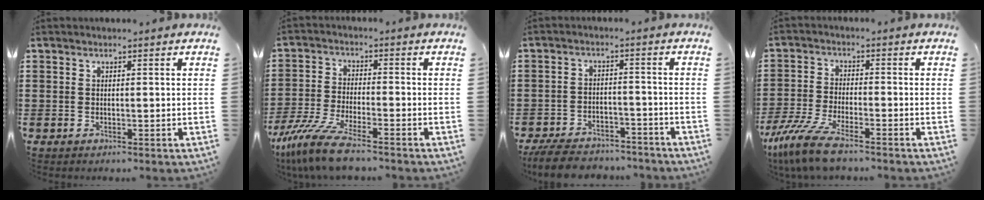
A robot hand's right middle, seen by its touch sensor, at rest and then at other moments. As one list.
[{"total": 9.0, "force": [-7.1, 1.1, 5.3], "torque": [-0.124, -0.006, -0.142]}, {"total": 6.0, "force": [-5.7, 1.1, 1.3], "torque": [-0.035, 0.009, -0.118]}, {"total": 8.2, "force": [-6.2, 1.2, 5.1], "torque": [-0.124, -0.012, -0.124]}]